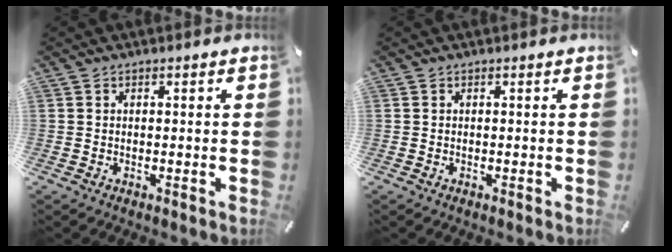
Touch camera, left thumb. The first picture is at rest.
{"total": 0.0}